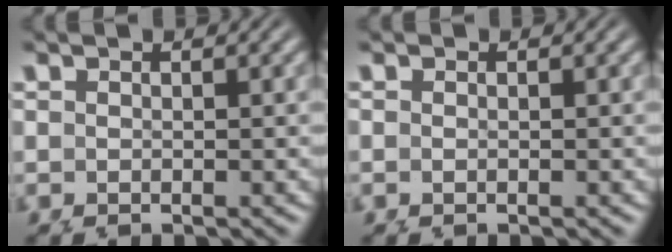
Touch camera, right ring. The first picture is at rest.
{"total": 0.0}